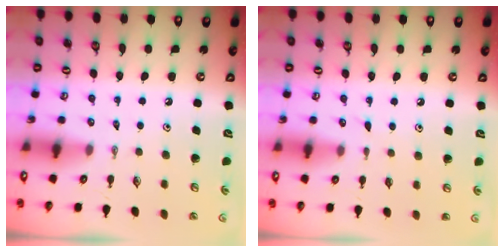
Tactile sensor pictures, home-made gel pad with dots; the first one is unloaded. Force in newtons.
{"total": 5.8, "press": 5.8, "slide": 0.6}